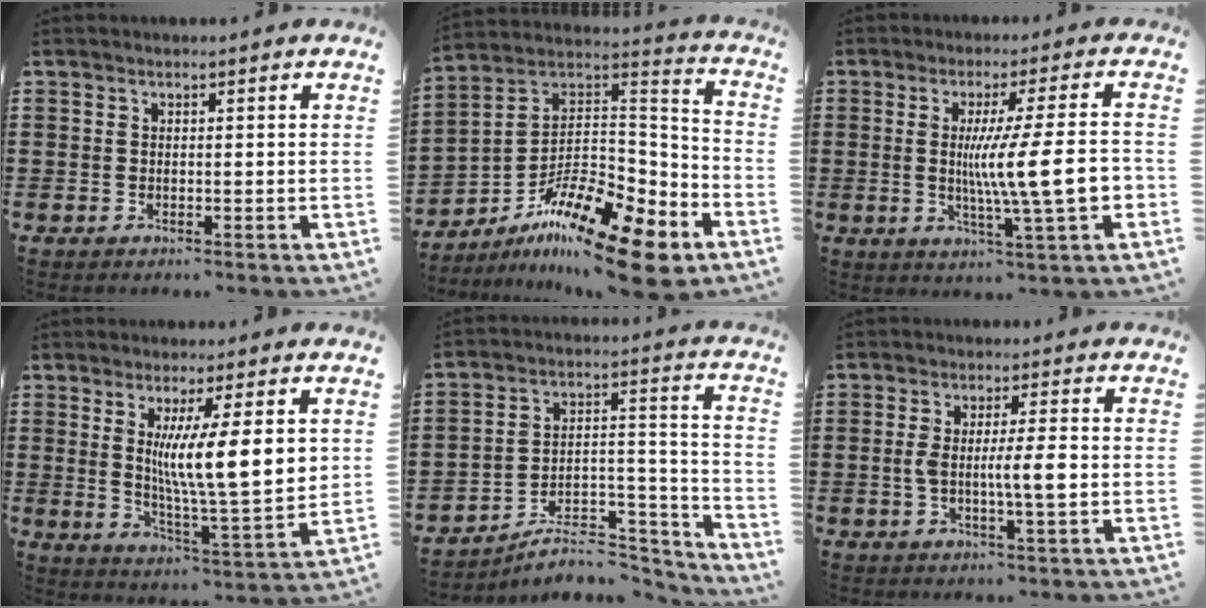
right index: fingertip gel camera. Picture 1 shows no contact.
{"total": 16.3, "force": [-11.3, 4.5, 10.8], "torque": [-0.196, 0.032, -0.203]}
{"total": 11.3, "force": [-1.0, 0.7, 11.2], "torque": [-0.192, -0.013, -0.020]}
{"total": 11.0, "force": [3.1, 1.5, 10.4], "torque": [-0.185, -0.014, 0.048]}
{"total": 7.2, "force": [-6.1, 2.8, 2.5], "torque": [-0.032, 0.014, -0.114]}
{"total": 5.6, "force": [-0.6, 0.6, 5.5], "torque": [-0.113, -0.006, -0.021]}